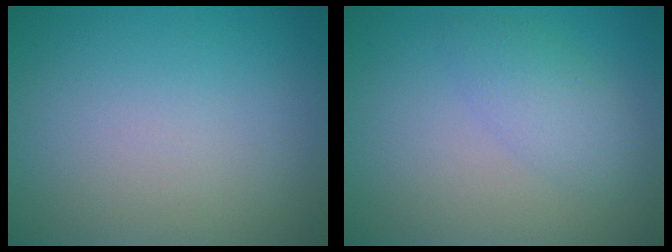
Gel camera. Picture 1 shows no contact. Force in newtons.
{"total": 2.8, "press": 2.8, "slide": 0.1}